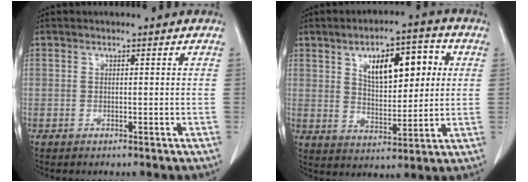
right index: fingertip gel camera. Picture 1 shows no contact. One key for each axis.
{"total": 11.4, "fx": 3.6, "fy": 4.9, "fz": 9.6, "tx": -0.144, "ty": 0.020, "tz": 0.062}